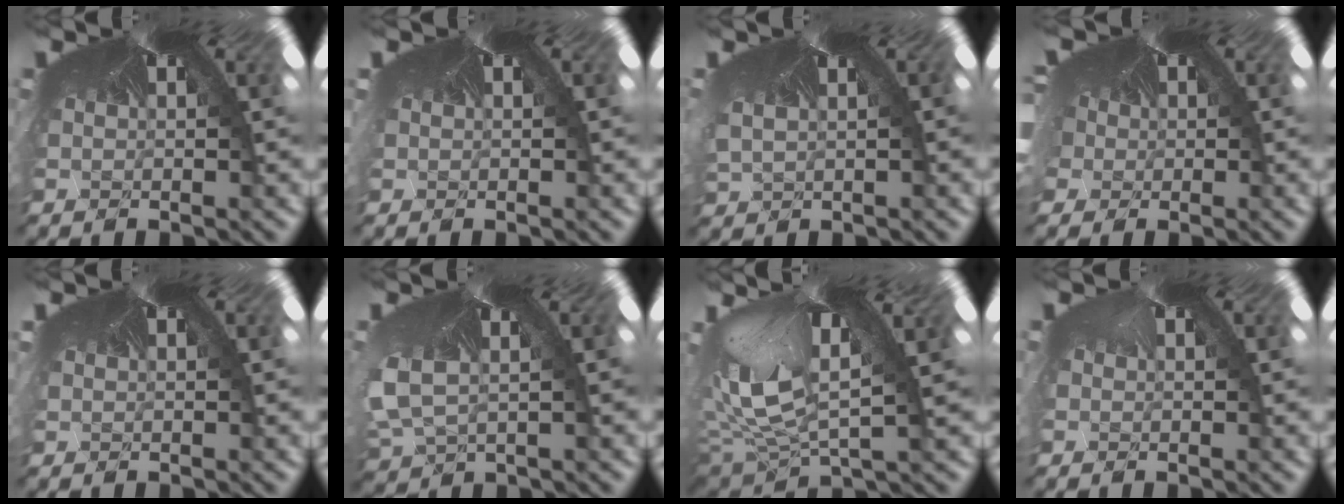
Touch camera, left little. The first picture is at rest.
{"total": 0.9, "force": [0.0, 0.5, 0.8], "torque": [-0.019, -0.001, 0.003]}
{"total": 0.9, "force": [-0.3, 0.7, 0.5], "torque": [-0.031, -0.018, 0.020]}
{"total": 3.9, "force": [0.5, 2.2, 3.2], "torque": [-0.076, 0.001, 0.022]}
{"total": 0.7, "force": [0.0, 0.3, 0.6], "torque": [-0.013, 0.001, 0.001]}
{"total": 3.0, "force": [-2.8, 0.6, -1.1], "torque": [-0.040, -0.047, -0.009]}
{"total": 4.4, "force": [-4.1, 1.7, 0.4], "torque": [-0.075, -0.081, -0.026]}
{"total": 0.8, "force": [-0.2, -0.2, -0.7], "torque": [0.010, -0.007, 0.002]}